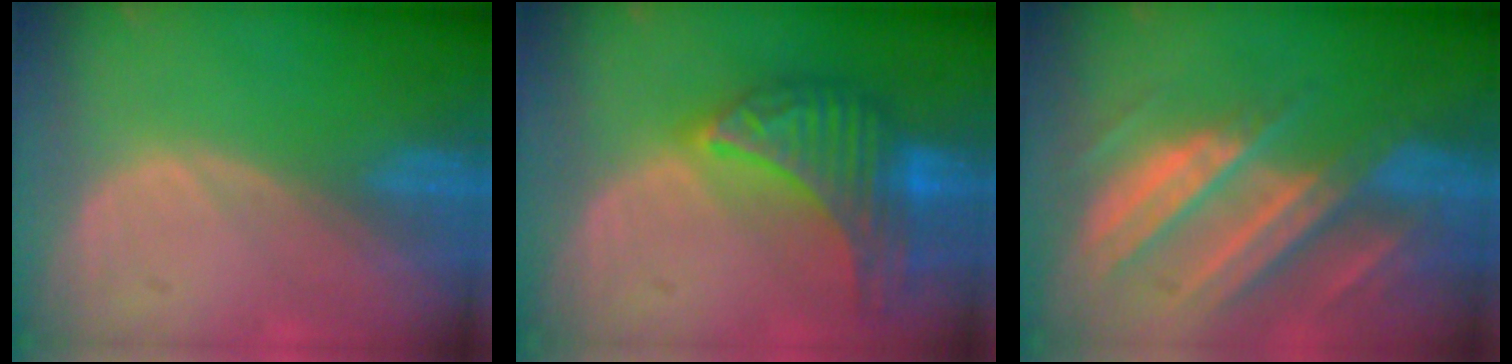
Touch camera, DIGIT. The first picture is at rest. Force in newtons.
{"total": 9.8, "press": 9.8, "slide": 0.6}
{"total": 10.6, "press": 9.3, "slide": 5.0}